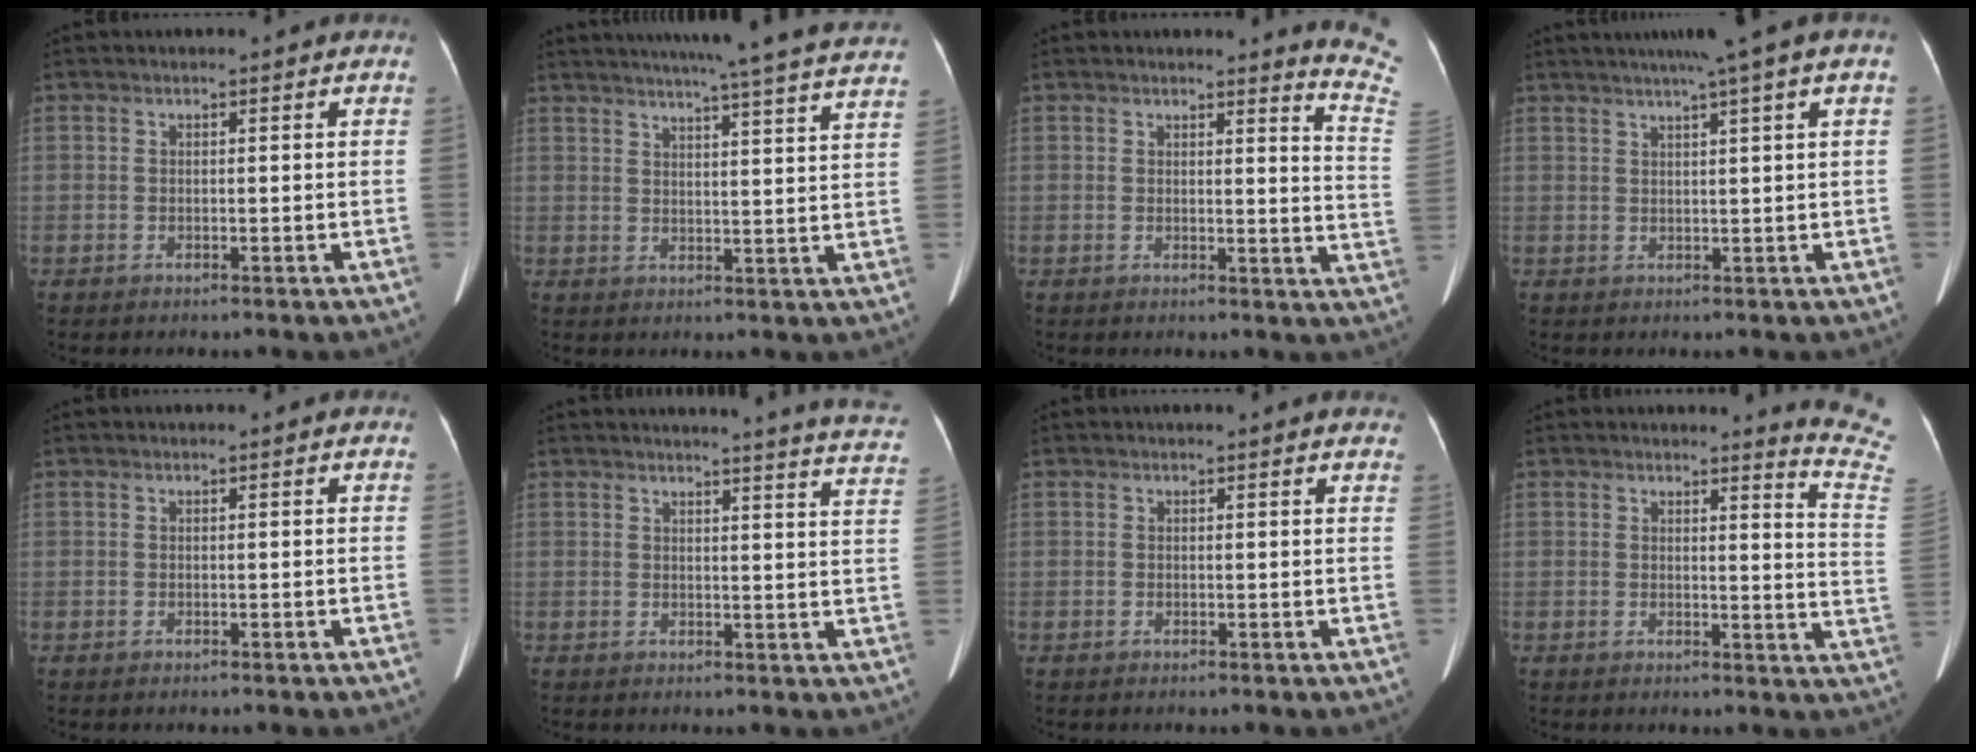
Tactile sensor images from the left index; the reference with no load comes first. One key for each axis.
{"total": 25.5, "fx": 23.2, "fy": -0.6, "fz": 10.5, "tx": -0.162, "ty": -0.037, "tz": 0.278}
{"total": 8.3, "fx": 8.1, "fy": -1.2, "fz": 1.1, "tx": -0.008, "ty": -0.112, "tz": 0.060}
{"total": 7.2, "fx": 4.6, "fy": -1.1, "fz": 5.5, "tx": -0.079, "ty": 0.026, "tz": 0.061}
{"total": 0.0}
{"total": 13.2, "fx": 12.8, "fy": -0.8, "fz": 3.2, "tx": -0.028, "ty": -0.088, "tz": 0.115}
{"total": 4.9, "fx": 4.7, "fy": 0.7, "fz": 1.2, "tx": -0.005, "ty": -0.007, "tz": 0.026}
{"total": 9.4, "fx": 9.2, "fy": -1.5, "fz": 0.8, "tx": -0.005, "ty": -0.125, "tz": 0.074}